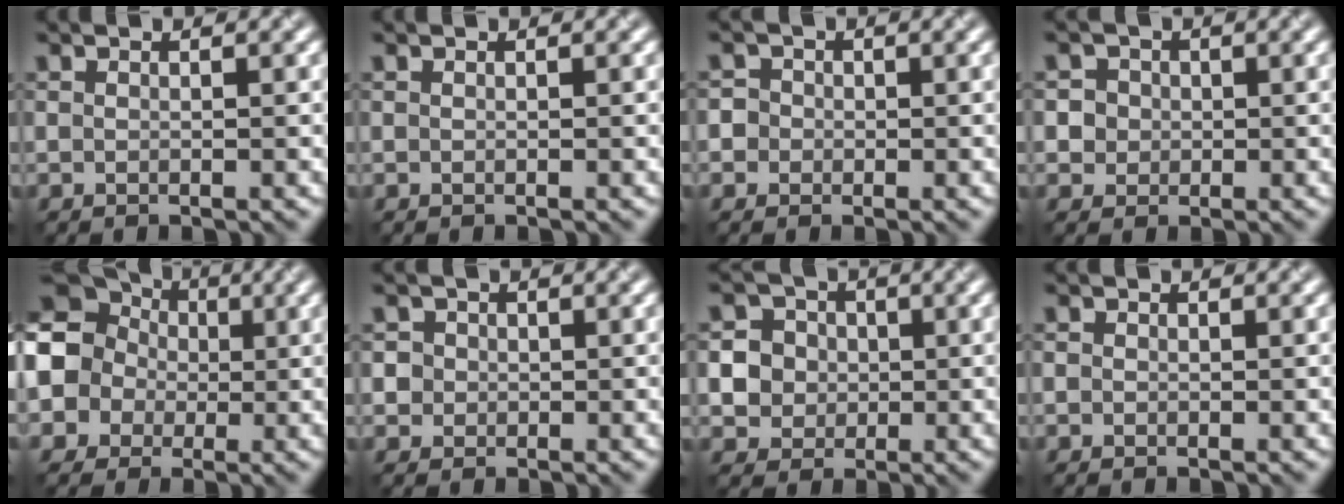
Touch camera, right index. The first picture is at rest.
{"total": 0.0}
{"total": 3.0, "force": [0.0, 2.8, 1.0], "torque": [0.009, 0.022, -0.029]}
{"total": 3.9, "force": [0.8, 3.6, 1.3], "torque": [-0.004, 0.022, 0.004]}
{"total": 11.2, "force": [1.0, 10.2, 4.5], "torque": [-0.118, 0.028, -0.026]}
{"total": 3.0, "force": [0.6, 2.8, 1.0], "torque": [0.000, 0.016, -0.003]}
{"total": 6.7, "force": [0.2, 6.5, 2.0], "torque": [-0.038, 0.030, -0.004]}
{"total": 0.5, "force": [-0.1, 0.5, 0.1], "torque": [0.003, -0.006, -0.003]}